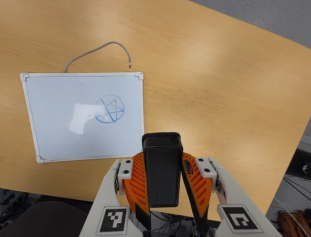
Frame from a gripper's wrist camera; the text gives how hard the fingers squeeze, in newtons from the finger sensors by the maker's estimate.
{"total": 7.8, "left": 7.0, "right": 8.5}